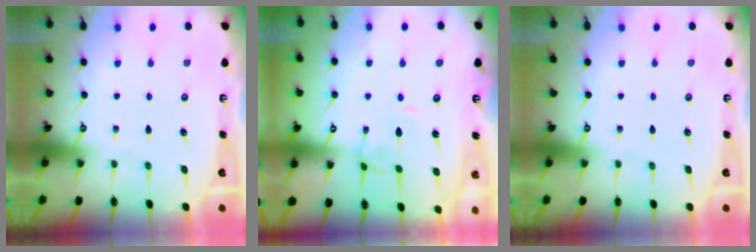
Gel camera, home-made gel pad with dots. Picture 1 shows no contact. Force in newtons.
{"total": 2.3, "press": 2.2, "slide": 0.3}
{"total": 0.0}